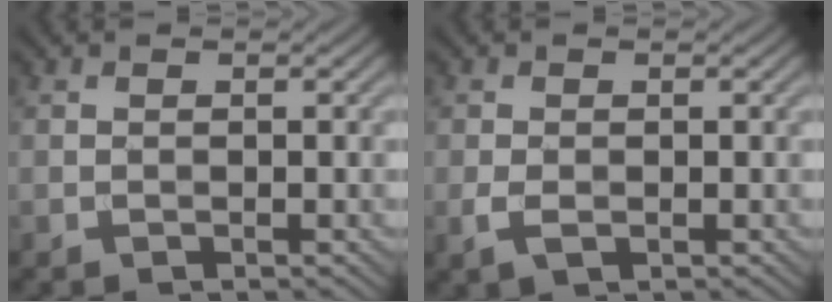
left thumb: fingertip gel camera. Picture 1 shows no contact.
{"total": 2.0, "force": [-0.6, 1.2, 1.5], "torque": [-0.040, -0.006, -0.010]}